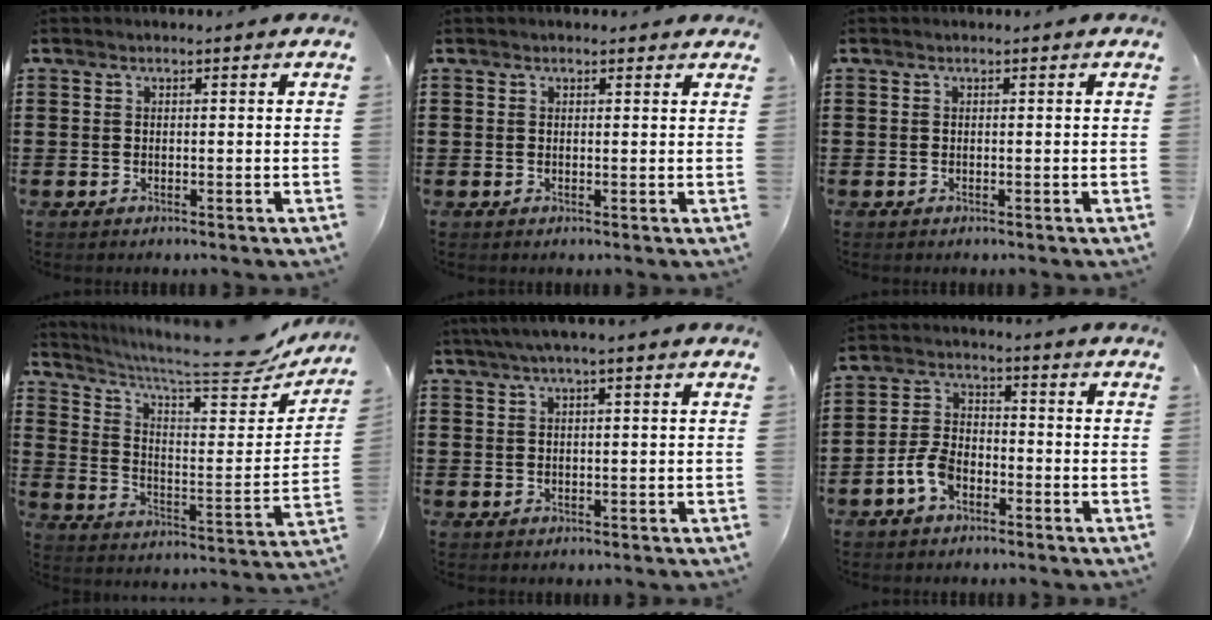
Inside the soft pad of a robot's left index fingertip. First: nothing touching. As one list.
[{"total": 0.9, "force": [0.8, 0.3, 0.3], "torque": [-0.007, 0.002, 0.015]}, {"total": 0.0}, {"total": 9.6, "force": [8.3, 0.9, 4.7], "torque": [-0.102, -0.064, 0.132]}, {"total": 2.3, "force": [1.0, 0.0, 2.1], "torque": [-0.038, 0.000, 0.017]}, {"total": 5.4, "force": [-2.8, 3.0, 3.4], "torque": [-0.094, 0.000, -0.061]}]